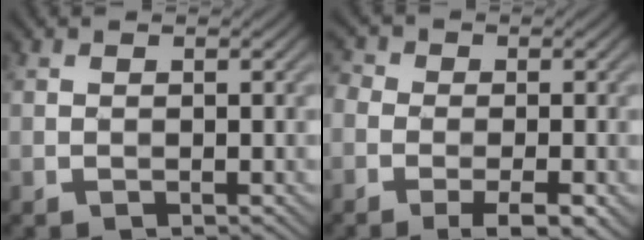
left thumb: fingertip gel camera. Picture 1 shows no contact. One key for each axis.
{"total": 6.9, "fx": -2.9, "fy": 4.0, "fz": 4.8, "tx": -0.086, "ty": -0.001, "tz": -0.051}